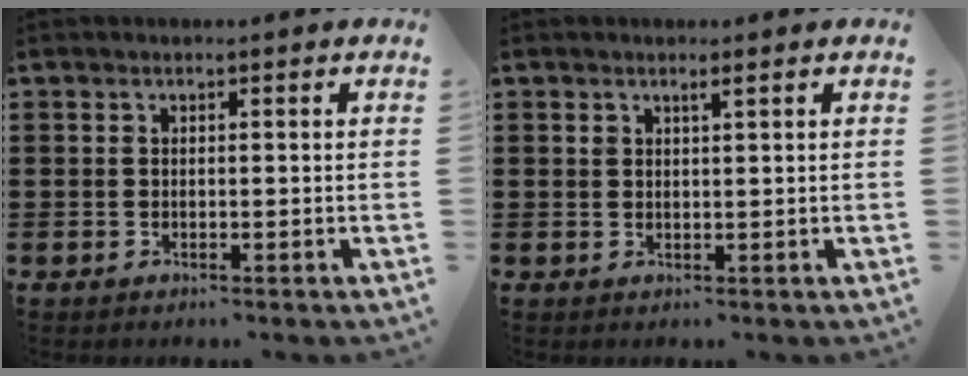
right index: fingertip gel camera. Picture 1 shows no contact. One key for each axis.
{"total": 1.0, "fx": 0.7, "fy": 0.3, "fz": 0.7, "tx": -0.015, "ty": 0.002, "tz": 0.011}